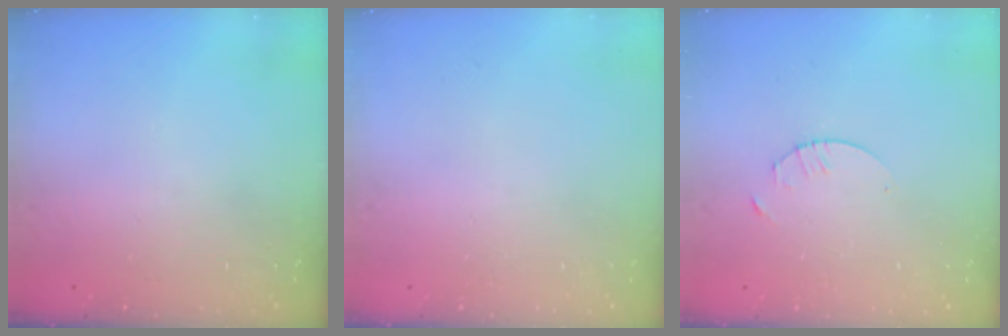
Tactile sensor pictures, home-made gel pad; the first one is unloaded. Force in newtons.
{"total": 0.0}
{"total": 1.7, "press": 1.6, "slide": 0.2}